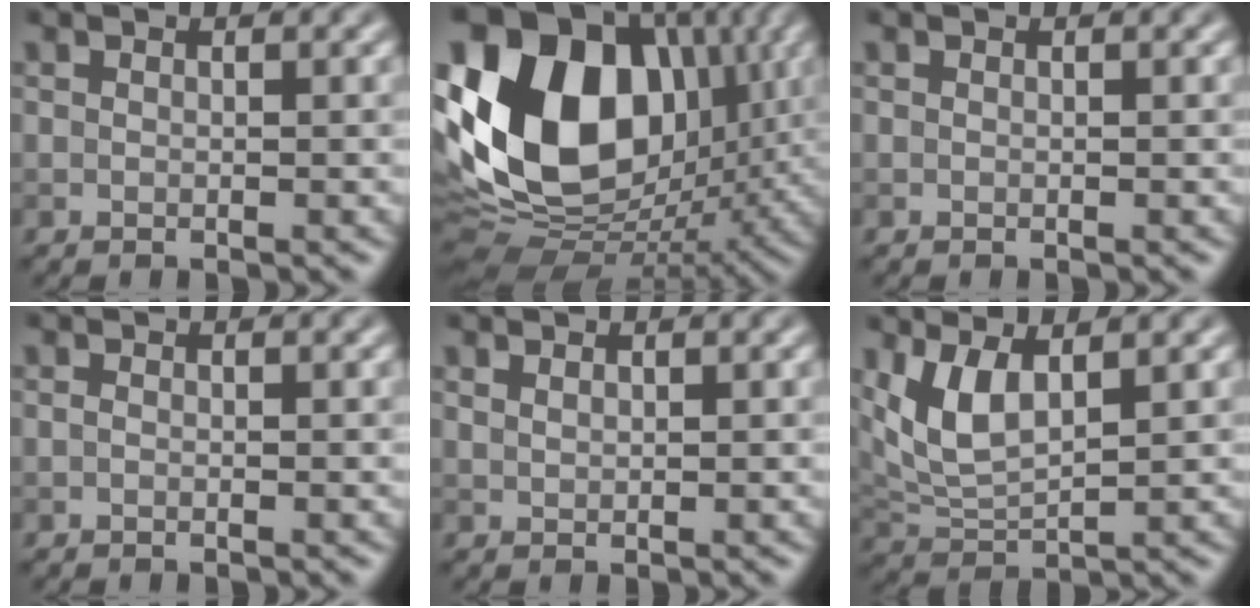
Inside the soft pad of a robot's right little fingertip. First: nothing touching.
{"total": 18.6, "force": [3.1, 13.2, 12.8], "torque": [-0.261, 0.017, 0.046]}
{"total": 0.0}
{"total": 0.0}
{"total": 0.8, "force": [0.5, 0.4, 0.4], "torque": [-0.012, 0.000, 0.013]}
{"total": 4.6, "force": [2.0, 1.9, 3.6], "torque": [-0.091, -0.003, 0.046]}